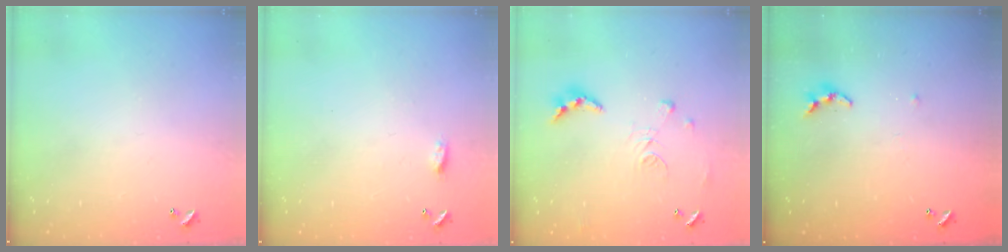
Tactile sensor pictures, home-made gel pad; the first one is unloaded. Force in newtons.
{"total": 3.1, "press": 3.0, "slide": 0.4}
{"total": 9.6, "press": 9.5, "slide": 0.9}
{"total": 4.3, "press": 4.3, "slide": 0.4}